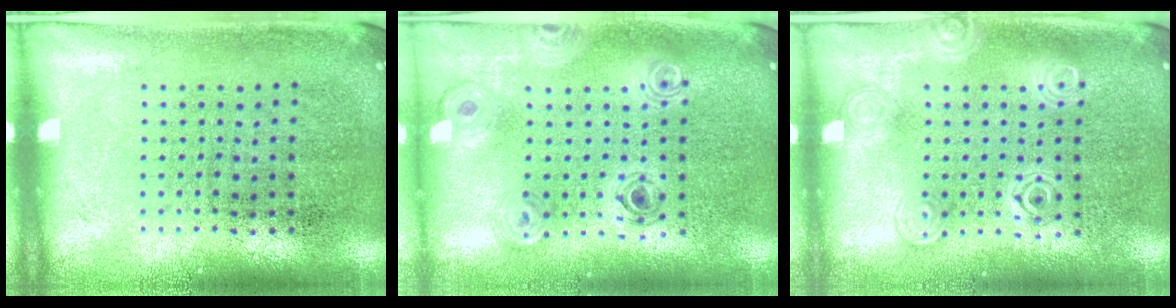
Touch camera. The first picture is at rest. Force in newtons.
{"total": 0.8, "press": 0.8, "slide": 0.1}
{"total": 1.2, "press": 1.2, "slide": 0.3}